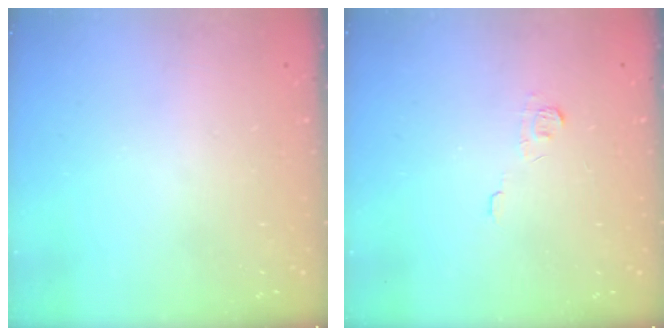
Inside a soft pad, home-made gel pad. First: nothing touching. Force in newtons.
{"total": 3.5, "press": 3.5, "slide": 0.2}